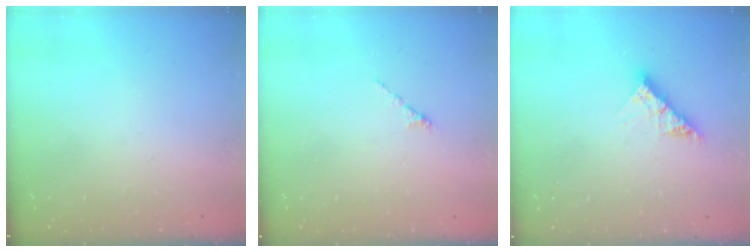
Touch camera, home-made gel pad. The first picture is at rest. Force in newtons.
{"total": 0.0}
{"total": 8.6, "press": 8.5, "slide": 0.9}